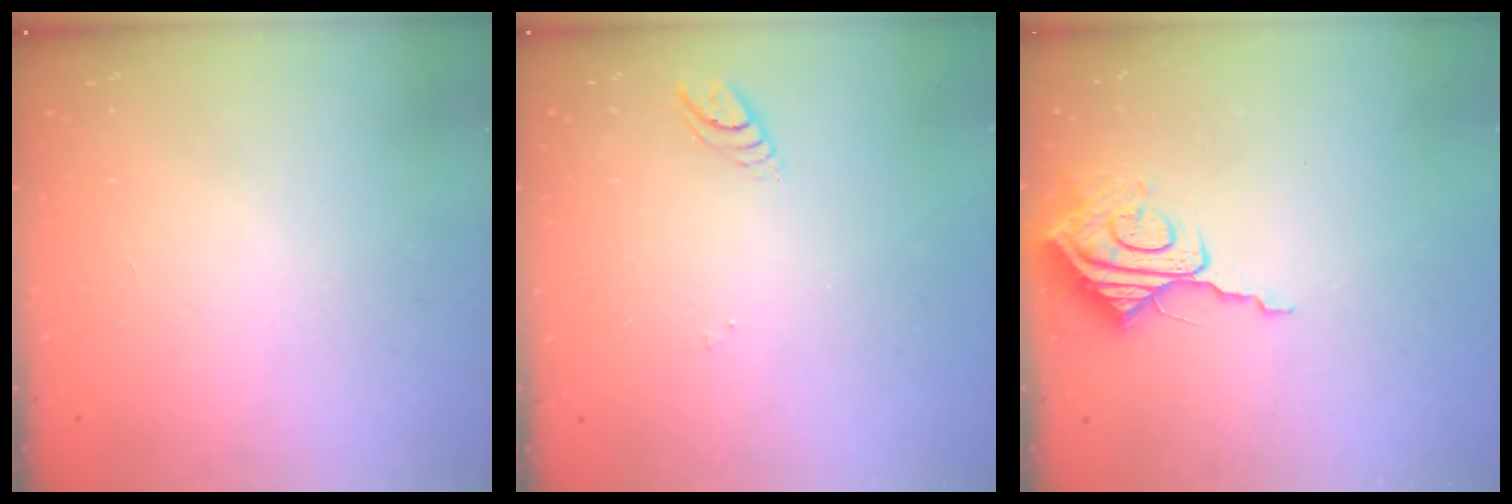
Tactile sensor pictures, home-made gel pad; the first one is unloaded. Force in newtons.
{"total": 4.0, "press": 4.0, "slide": 0.2}
{"total": 10.1, "press": 10.0, "slide": 0.9}